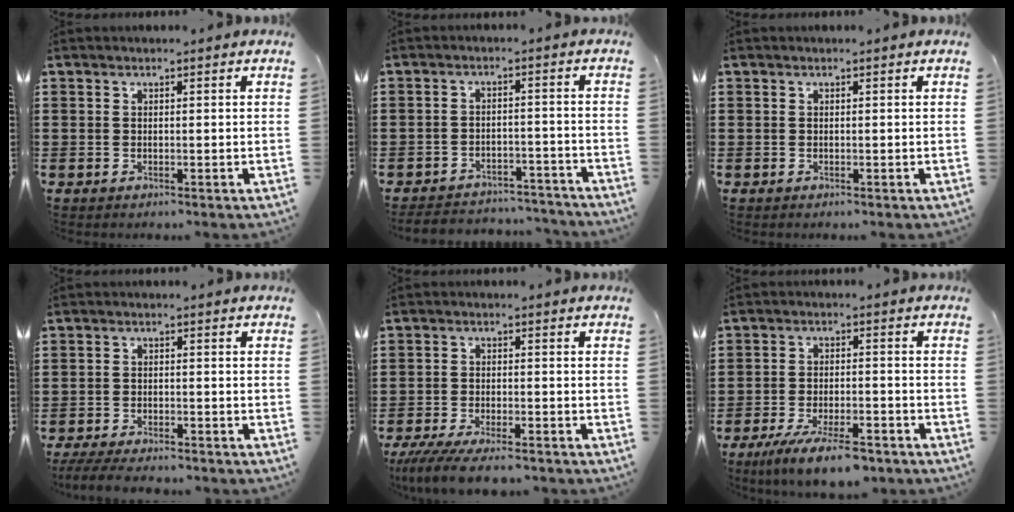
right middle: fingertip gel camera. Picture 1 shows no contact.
{"total": 3.9, "force": [-3.9, 0.5, 0.2], "torque": [-0.013, 0.003, -0.086]}
{"total": 0.0}
{"total": 3.3, "force": [-3.2, 0.2, 0.9], "torque": [-0.023, -0.002, -0.068]}
{"total": 5.0, "force": [-4.4, 0.5, 2.3], "torque": [-0.064, -0.017, -0.089]}
{"total": 7.2, "force": [-5.4, 1.3, 4.6], "torque": [-0.088, -0.005, -0.097]}